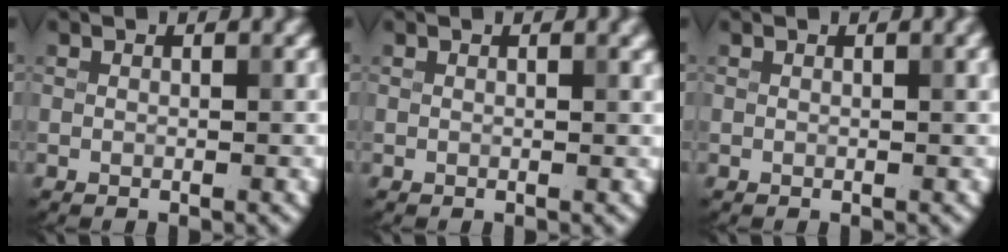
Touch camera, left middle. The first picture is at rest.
{"total": 0.7, "force": [0.5, 0.1, 0.5], "torque": [-0.005, 0.004, 0.006]}
{"total": 1.0, "force": [0.4, 0.2, 0.9], "torque": [-0.010, 0.007, 0.004]}